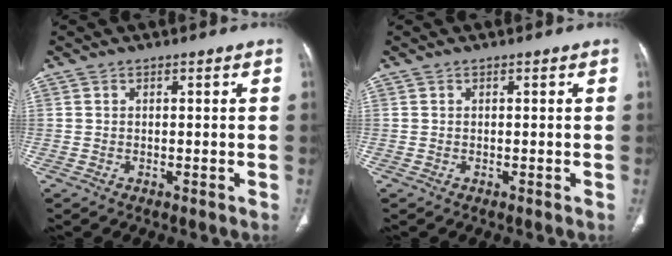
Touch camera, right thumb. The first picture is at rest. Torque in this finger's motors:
{"motor_torque": [0.00, 0.00, 0.00, 0.00, 0.00]}